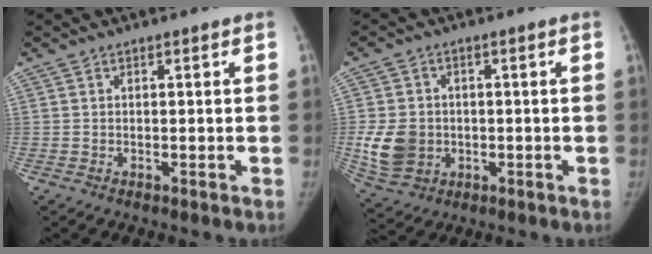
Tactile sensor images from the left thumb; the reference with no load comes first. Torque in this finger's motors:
{"motor_torque": [0.44, 0.89, 0.76, -0.74, 0.33]}